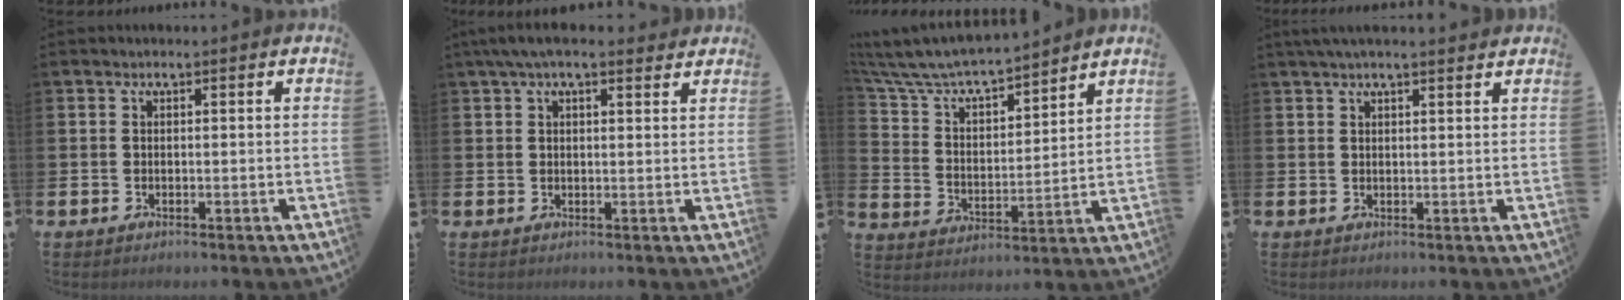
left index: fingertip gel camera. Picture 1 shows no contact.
{"total": 4.1, "force": [3.2, 1.2, 2.3], "torque": [-0.050, -0.001, 0.057]}
{"total": 7.3, "force": [6.9, 1.3, 2.1], "torque": [-0.080, -0.053, 0.119]}
{"total": 2.6, "force": [2.3, 0.2, 1.2], "torque": [-0.027, -0.001, 0.041]}